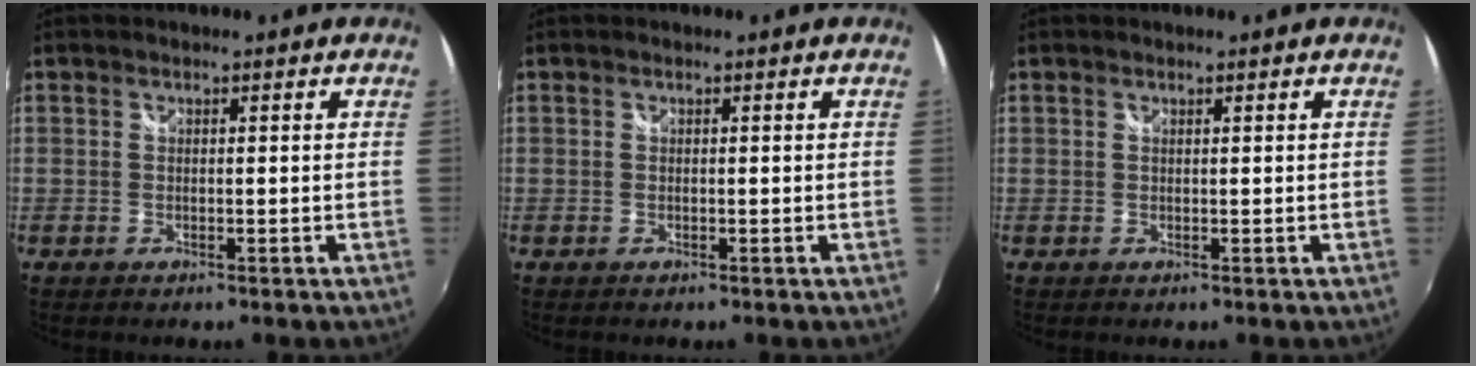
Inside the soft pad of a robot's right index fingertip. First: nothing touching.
{"total": 0.0}
{"total": 0.0}